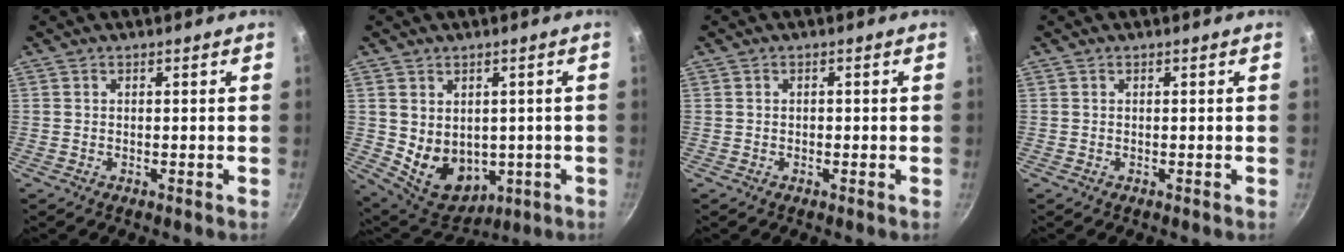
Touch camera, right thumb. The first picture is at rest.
{"total": 11.1, "force": [-0.2, 8.6, 7.0], "torque": [-0.085, -0.019, 0.028]}
{"total": 0.5, "force": [-0.1, 0.4, 0.3], "torque": [-0.003, 0.003, 0.000]}
{"total": 0.0}